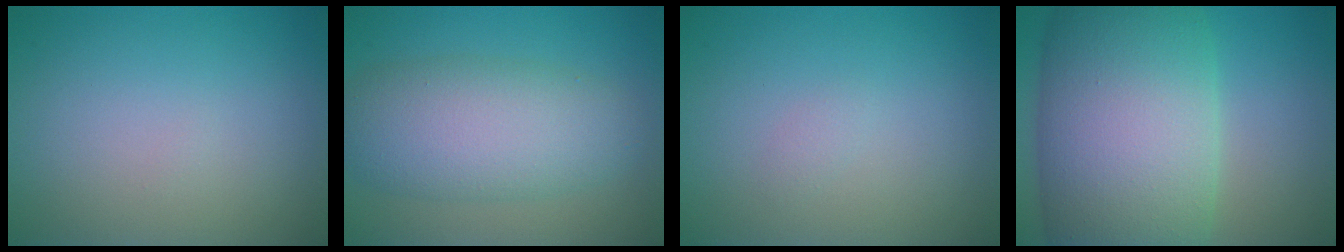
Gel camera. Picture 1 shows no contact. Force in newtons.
{"total": 7.2, "press": 7.2, "slide": 0.1}
{"total": 0.5, "press": 0.5, "slide": 0.0}
{"total": 15.4, "press": 15.4, "slide": 0.4}